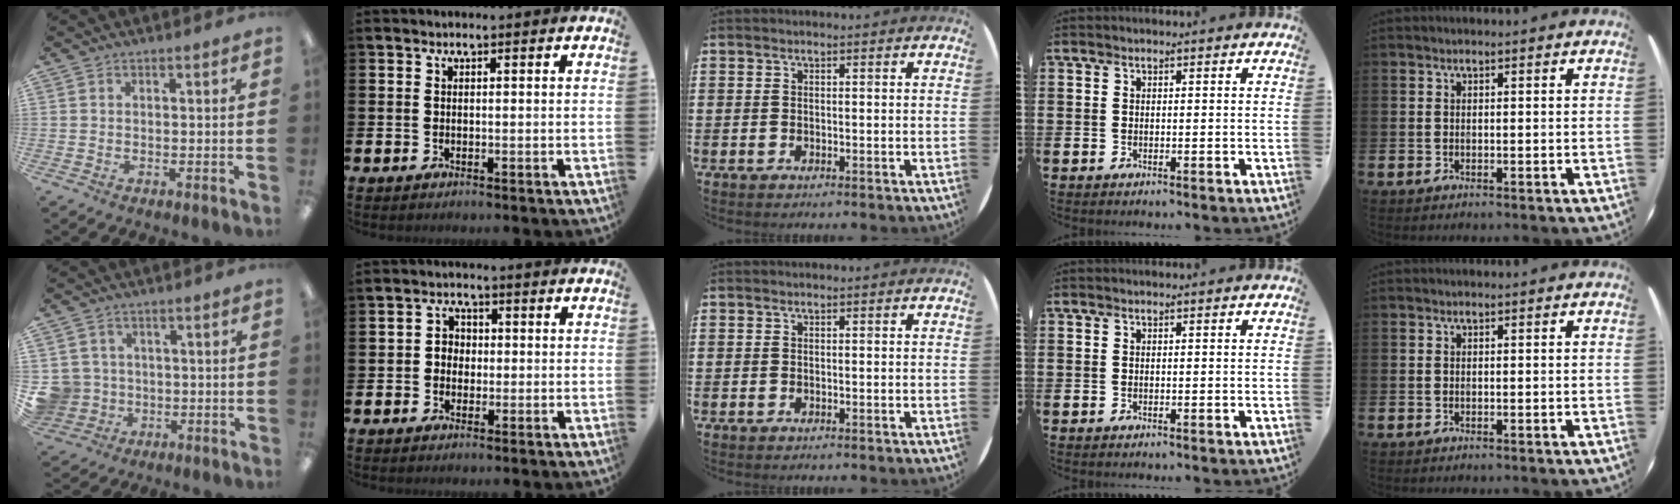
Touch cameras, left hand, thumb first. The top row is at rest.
{"thumb": {"total": 6.8, "force": [0.0, 6.7, 1.0], "torque": [-0.041, 0.009, 0.009]}, "index": {"total": 2.4, "force": [-0.2, 2.3, 0.8], "torque": [-0.007, 0.003, -0.013]}}